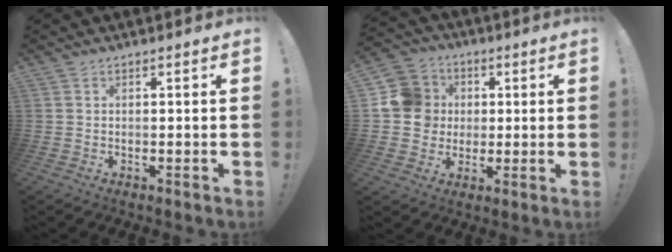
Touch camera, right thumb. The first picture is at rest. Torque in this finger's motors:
{"motor_torque": [1.12, 1.27, 0.38, -0.30, 0.00]}